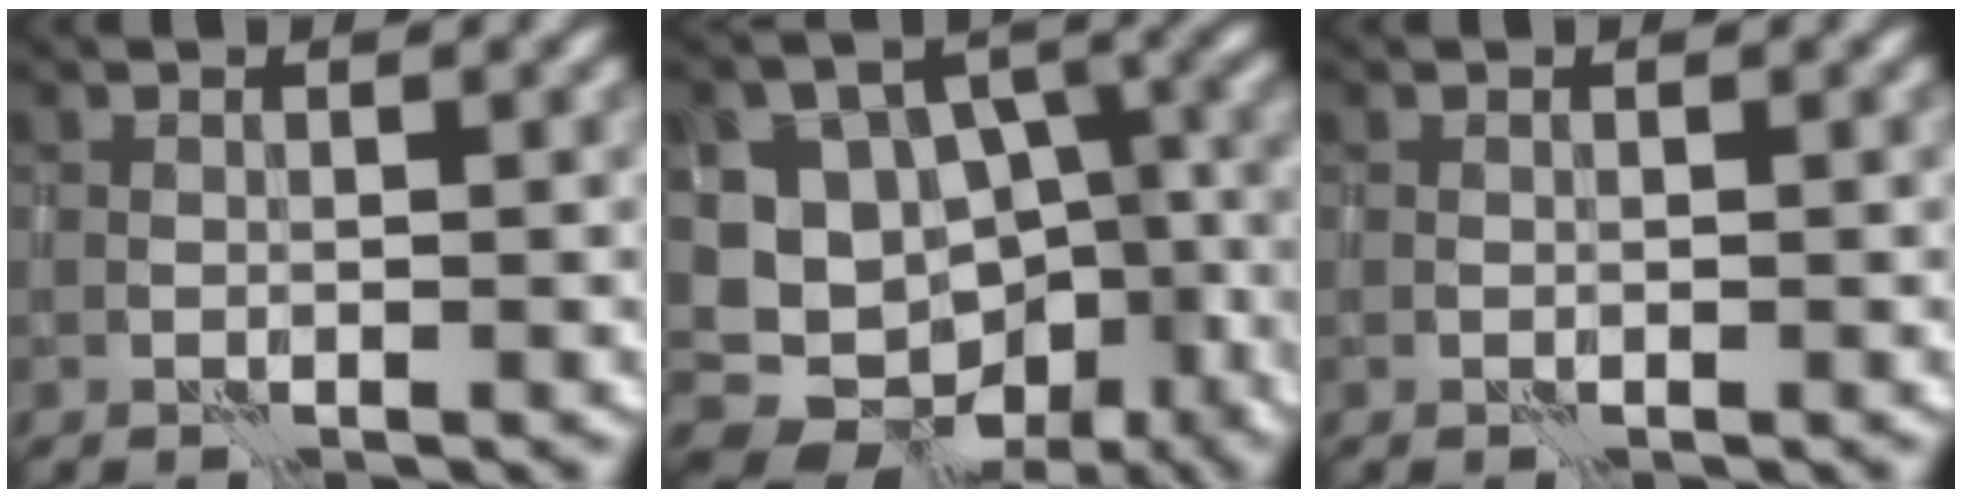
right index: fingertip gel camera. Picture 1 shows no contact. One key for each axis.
{"total": 15.2, "fx": -5.2, "fy": 12.1, "fz": 7.5, "tx": -0.113, "ty": -0.016, "tz": -0.048}
{"total": 0.0}